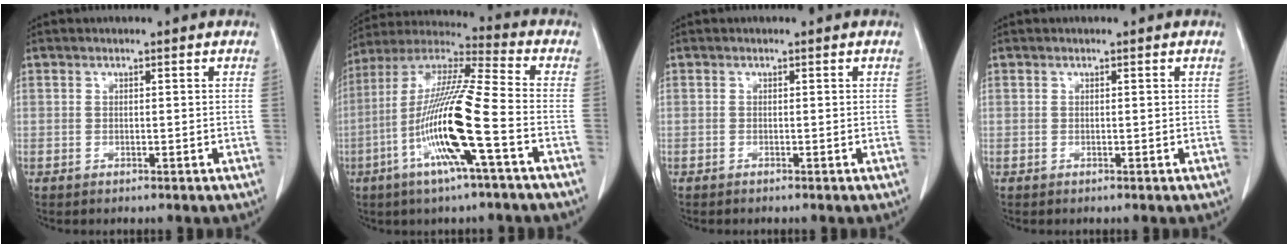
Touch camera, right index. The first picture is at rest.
{"total": 16.7, "force": [-5.3, -0.1, 15.9], "torque": [-0.320, -0.006, -0.108]}
{"total": 0.0}
{"total": 0.0}